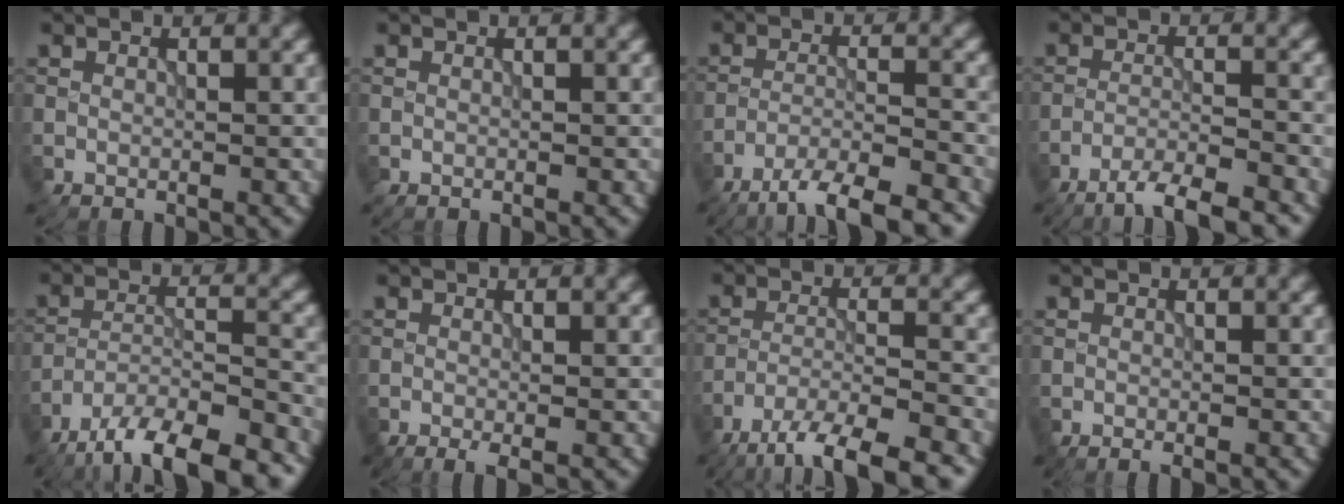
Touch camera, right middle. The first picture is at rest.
{"total": 0.0}
{"total": 7.4, "force": [-5.9, 1.5, 4.3], "torque": [-0.062, -0.007, -0.096]}
{"total": 5.0, "force": [-4.1, 0.6, 2.9], "torque": [-0.045, 0.001, -0.075]}
{"total": 12.3, "force": [-10.2, 3.3, 6.0], "torque": [-0.093, -0.018, -0.153]}
{"total": 1.5, "force": [-0.7, 0.3, 1.2], "torque": [-0.021, -0.006, -0.015]}
{"total": 8.4, "force": [-6.5, 1.8, 5.0], "torque": [-0.076, -0.013, -0.106]}
{"total": 1.0, "force": [-0.7, 0.2, 0.8], "torque": [-0.005, -0.007, -0.013]}